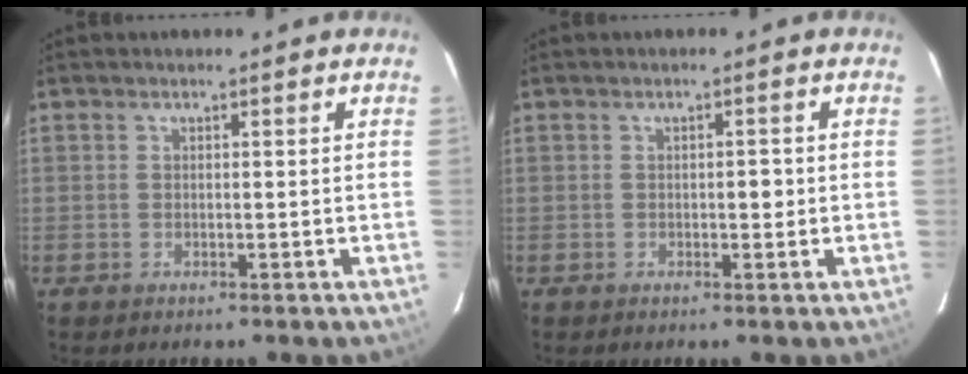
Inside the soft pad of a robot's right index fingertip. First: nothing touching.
{"total": 1.7, "force": [-0.3, 0.8, 1.5], "torque": [-0.021, 0.003, -0.004]}